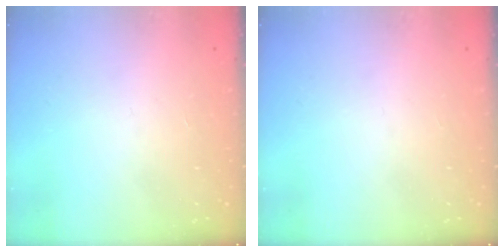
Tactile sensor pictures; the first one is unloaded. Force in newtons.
{"total": 0.0}